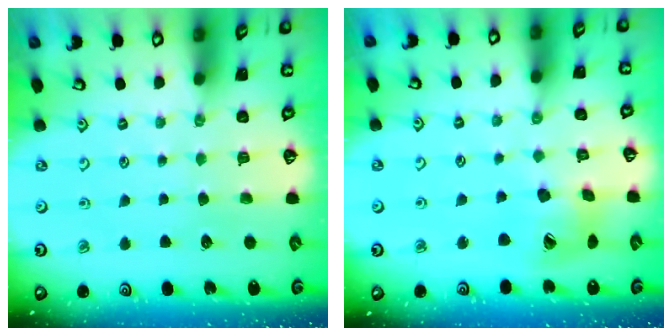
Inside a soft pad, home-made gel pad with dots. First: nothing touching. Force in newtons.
{"total": 14.5, "press": 14.4, "slide": 1.9}